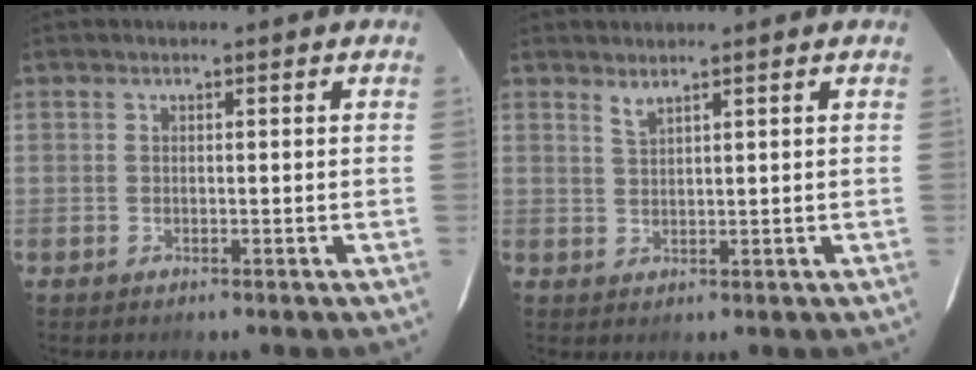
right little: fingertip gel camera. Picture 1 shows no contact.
{"total": 1.6, "force": [1.4, 0.0, 0.8], "torque": [-0.015, 0.000, 0.026]}